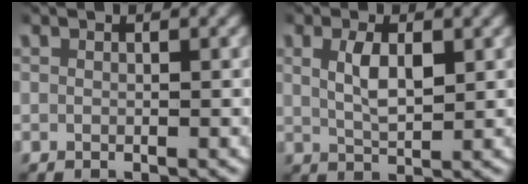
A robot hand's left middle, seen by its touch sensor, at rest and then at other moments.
{"total": 2.9, "force": [0.9, 1.1, 2.5], "torque": [-0.048, -0.006, 0.021]}